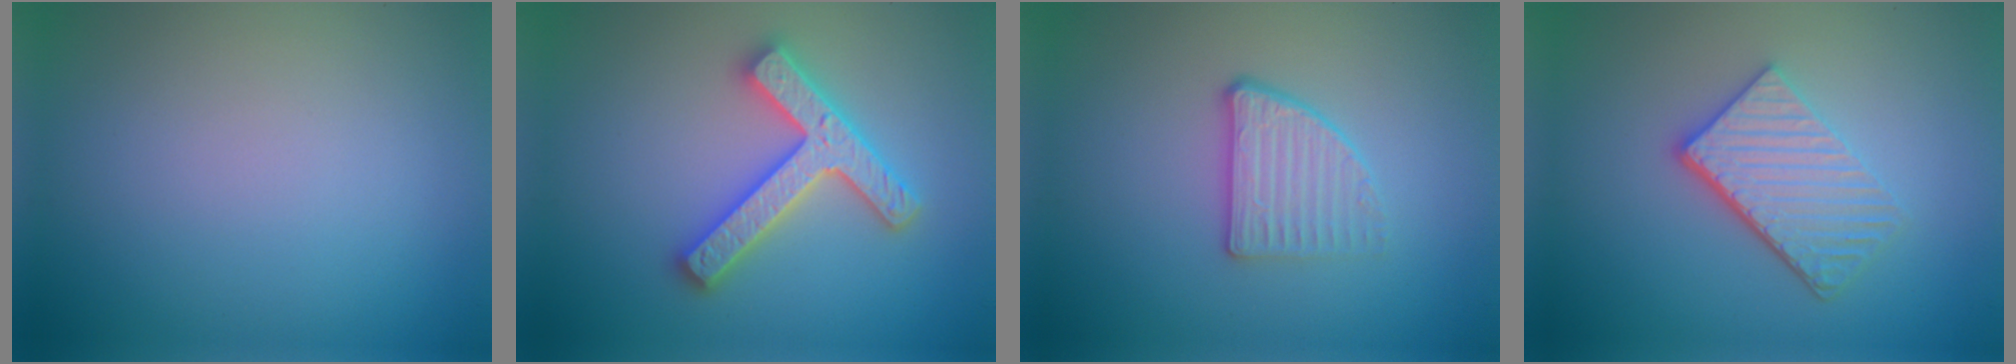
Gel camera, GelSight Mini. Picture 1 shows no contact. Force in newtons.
{"total": 4.8, "press": 4.7, "slide": 0.9}
{"total": 2.9, "press": 2.5, "slide": 1.4}
{"total": 4.6, "press": 3.5, "slide": 2.9}